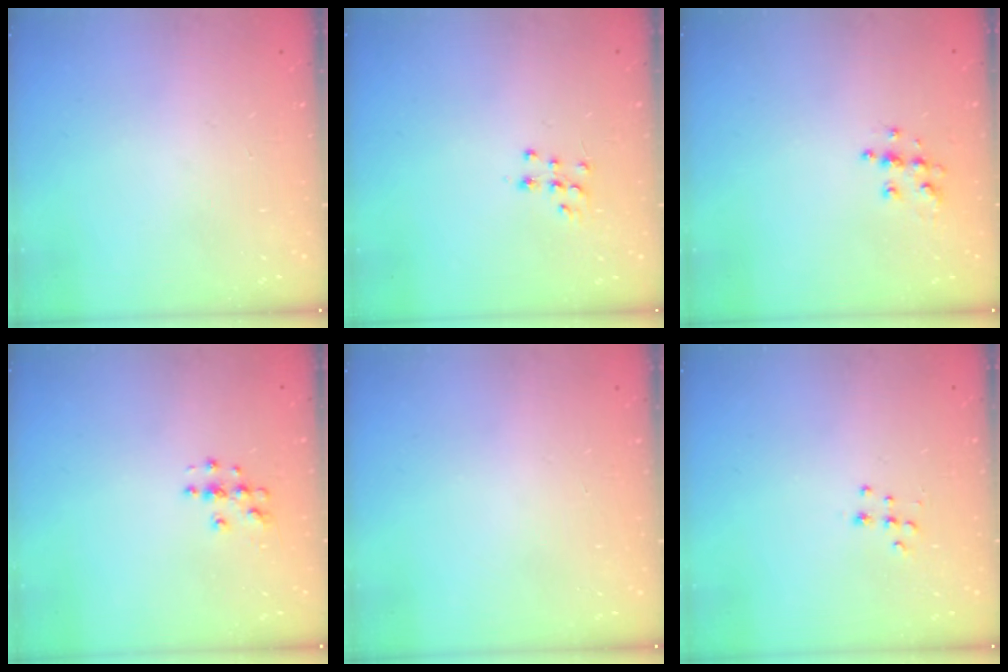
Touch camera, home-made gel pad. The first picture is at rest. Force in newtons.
{"total": 7.0, "press": 7.0, "slide": 0.3}
{"total": 6.3, "press": 6.3, "slide": 0.3}
{"total": 3.8, "press": 3.8, "slide": 0.2}
{"total": 0.0}
{"total": 6.8, "press": 6.8, "slide": 0.5}